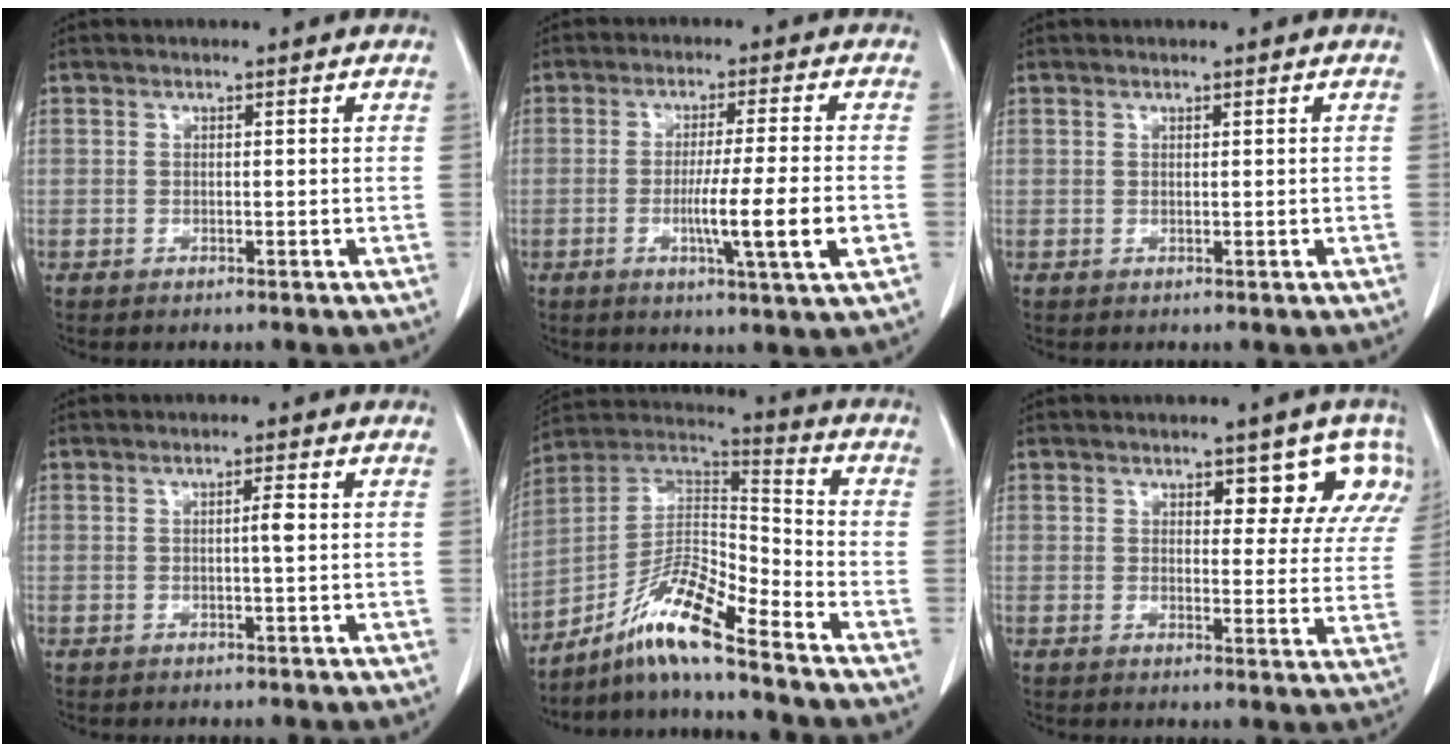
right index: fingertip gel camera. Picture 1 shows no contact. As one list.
[{"total": 9.3, "force": [-2.3, -0.9, 9.0], "torque": [-0.149, -0.019, -0.039]}, {"total": 0.0}, {"total": 1.6, "force": [0.0, 0.0, 1.6], "torque": [-0.027, 0.001, 0.000]}, {"total": 12.5, "force": [-8.8, 0.7, 8.8], "torque": [-0.164, 0.019, -0.162]}, {"total": 7.7, "force": [4.8, 3.7, 4.6], "torque": [-0.030, 0.000, 0.047]}]